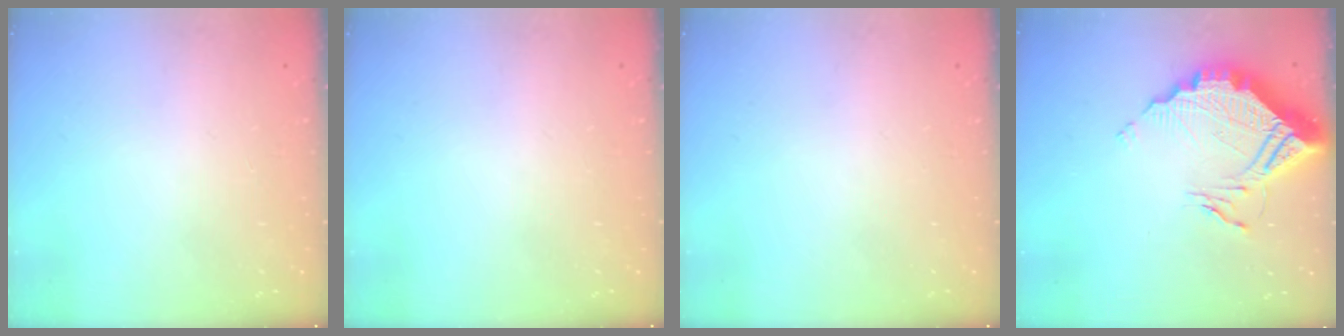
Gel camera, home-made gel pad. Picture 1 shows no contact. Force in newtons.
{"total": 0.0}
{"total": 0.0}
{"total": 13.4, "press": 13.4, "slide": 1.1}